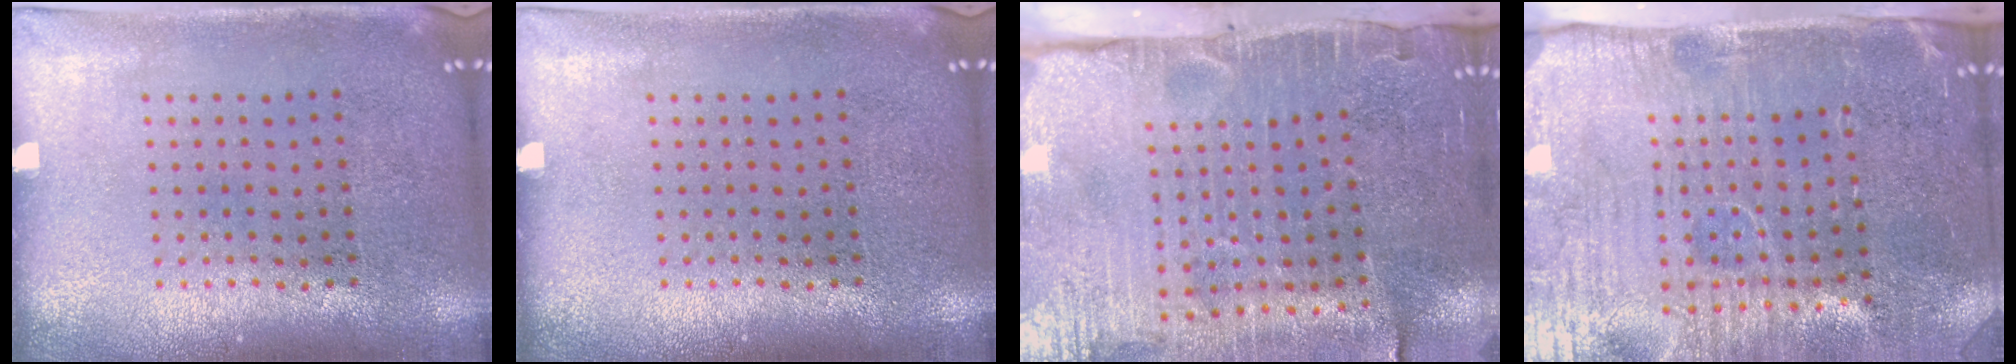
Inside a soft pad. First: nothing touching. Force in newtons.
{"total": 0.0}
{"total": 4.7, "press": 3.9, "slide": 2.6}
{"total": 5.1, "press": 4.4, "slide": 2.7}